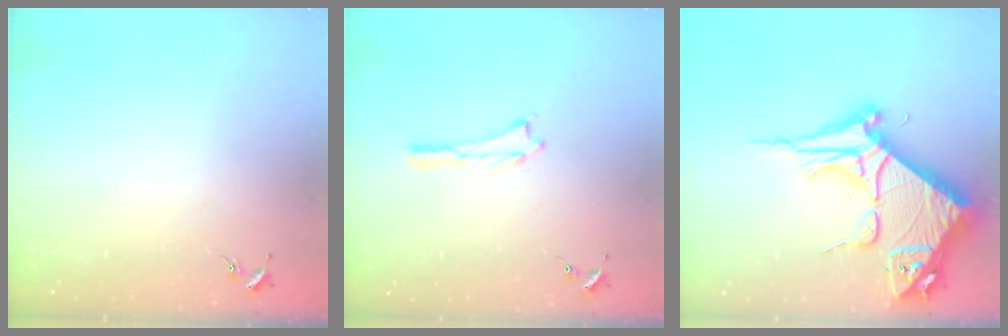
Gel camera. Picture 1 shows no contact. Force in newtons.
{"total": 0.0}
{"total": 10.6, "press": 10.6, "slide": 1.1}